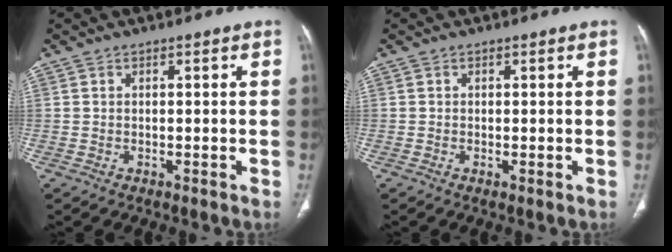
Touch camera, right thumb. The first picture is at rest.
{"total": 0.0}